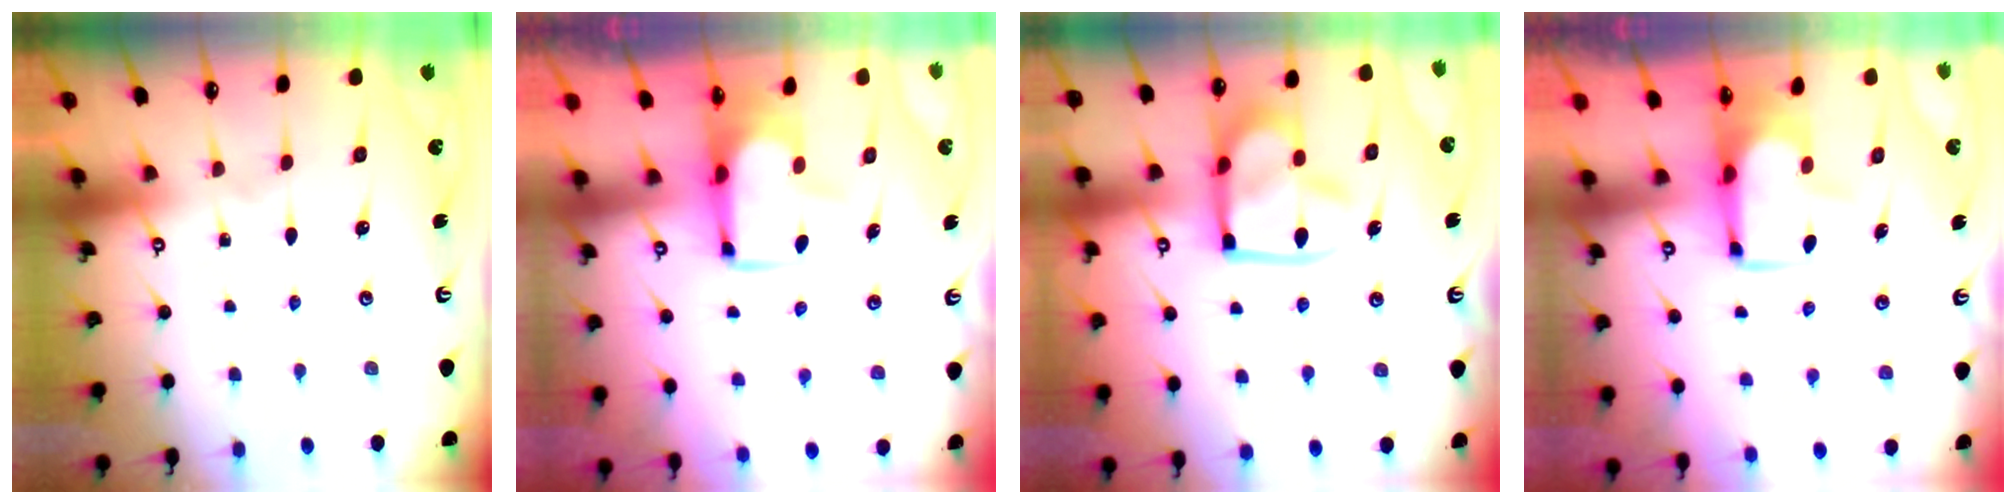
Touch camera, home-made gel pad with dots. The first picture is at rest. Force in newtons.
{"total": 2.2, "press": 2.2, "slide": 0.5}
{"total": 14.9, "press": 14.8, "slide": 1.8}
{"total": 2.2, "press": 2.2, "slide": 0.5}